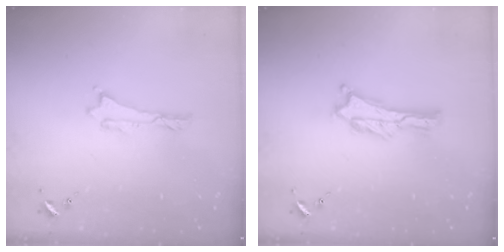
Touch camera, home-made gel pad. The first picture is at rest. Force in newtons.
{"total": 0.8, "press": 0.7, "slide": 0.2}